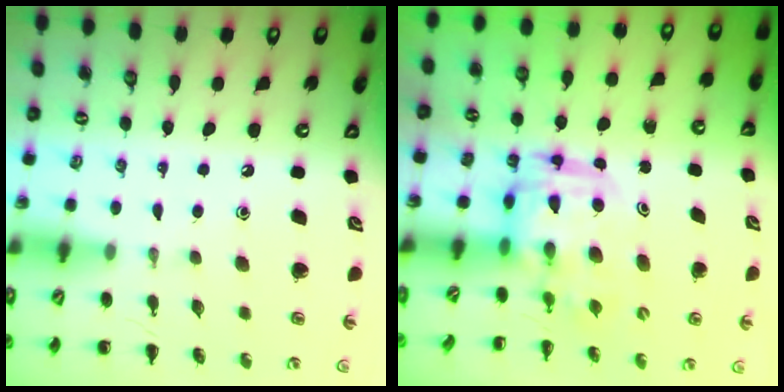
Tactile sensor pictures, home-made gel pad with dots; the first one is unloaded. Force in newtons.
{"total": 3.7, "press": 3.6, "slide": 0.7}